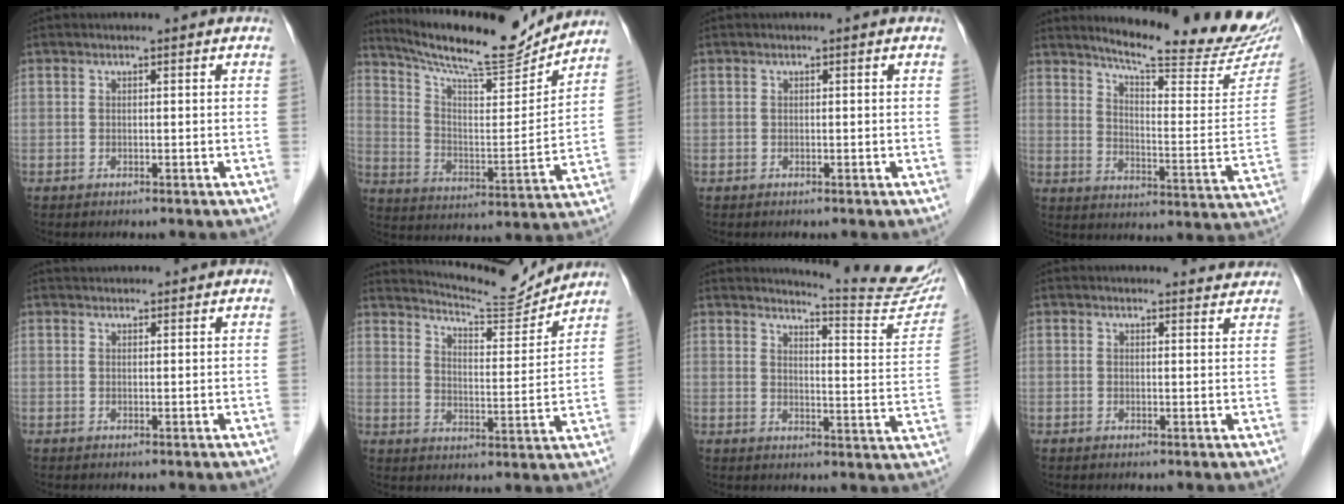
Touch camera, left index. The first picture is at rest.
{"total": 17.3, "force": [16.2, 1.4, 5.8], "torque": [-0.112, -0.022, 0.254]}
{"total": 0.0}
{"total": 21.7, "force": [19.5, 1.2, 9.4], "torque": [-0.130, -0.085, 0.246]}
{"total": 3.9, "force": [3.7, 0.7, 0.7], "torque": [-0.011, 0.034, 0.054]}
{"total": 11.4, "force": [11.3, 0.0, 1.6], "torque": [-0.038, -0.010, 0.168]}
{"total": 14.4, "force": [14.0, -0.3, 3.3], "torque": [-0.043, -0.087, 0.153]}
{"total": 6.0, "force": [5.9, 0.9, 0.5], "torque": [0.005, -0.001, 0.049]}